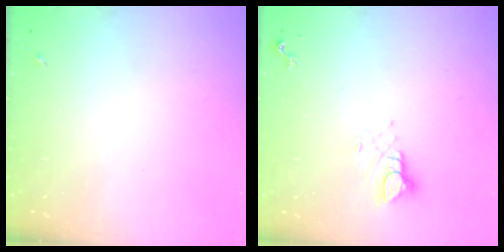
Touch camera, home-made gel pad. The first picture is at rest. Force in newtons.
{"total": 5.6, "press": 5.6, "slide": 0.0}